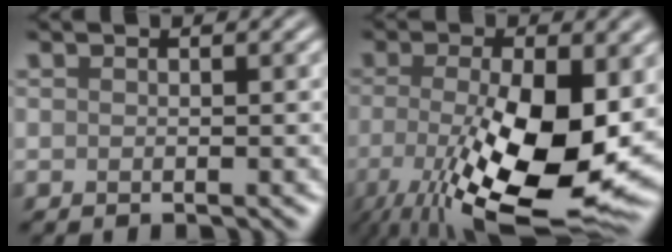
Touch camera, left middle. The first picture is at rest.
{"total": 13.2, "force": [-2.7, 4.6, 12.1], "torque": [-0.205, -0.029, -0.036]}